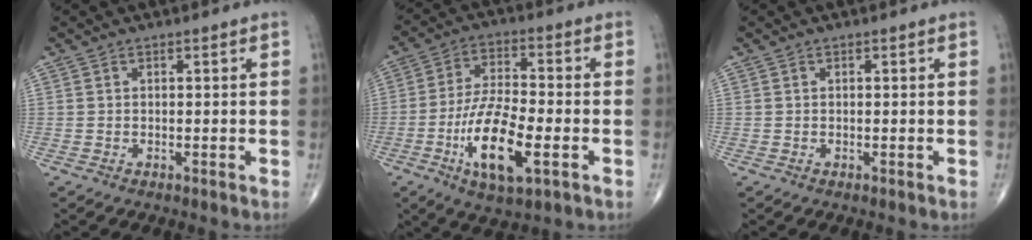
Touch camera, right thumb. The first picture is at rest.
{"total": 14.1, "force": [-4.7, 4.8, 12.4], "torque": [-0.230, 0.011, -0.081]}
{"total": 0.0}